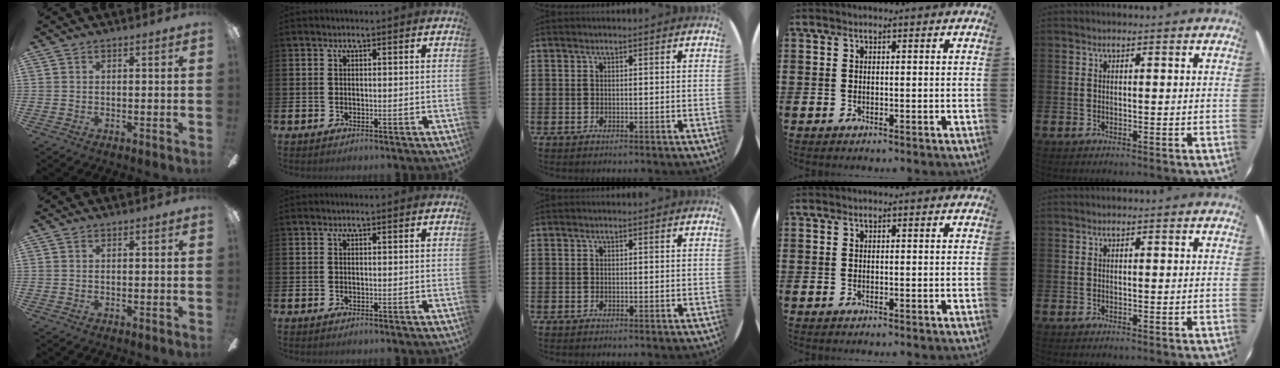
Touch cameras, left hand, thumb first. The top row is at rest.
{}